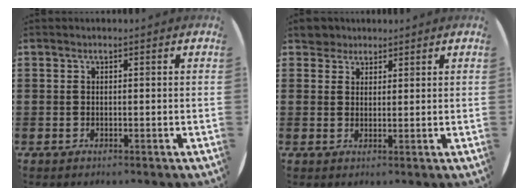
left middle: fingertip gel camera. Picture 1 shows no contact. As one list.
[{"total": 2.6, "force": [2.3, 1.3, -0.2], "torque": [0.006, 0.004, 0.044]}]